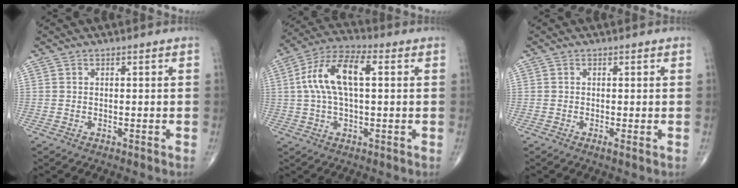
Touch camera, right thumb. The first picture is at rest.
{"total": 12.4, "force": [2.1, 5.4, 11.0], "torque": [-0.221, 0.031, 0.033]}
{"total": 0.8, "force": [-0.2, 0.0, 0.8], "torque": [-0.016, -0.004, -0.007]}